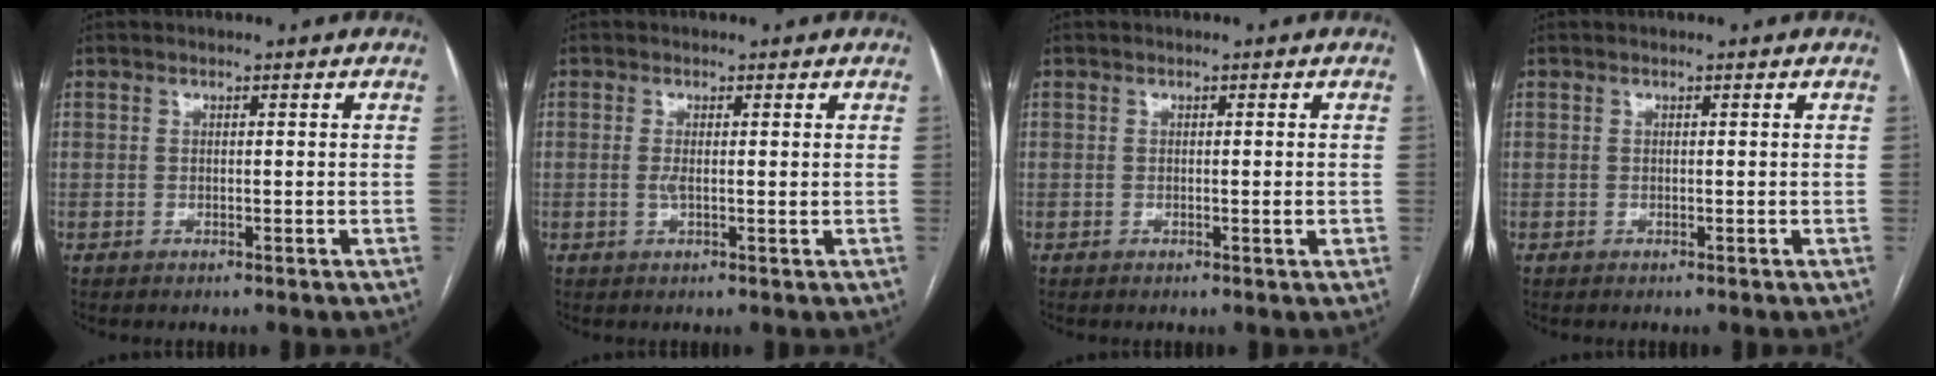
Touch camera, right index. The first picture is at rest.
{"total": 1.7, "force": [0.1, 0.2, 1.7], "torque": [-0.037, -0.002, 0.001]}
{"total": 1.1, "force": [-0.2, 0.1, 1.1], "torque": [-0.017, -0.001, 0.001]}
{"total": 0.0}